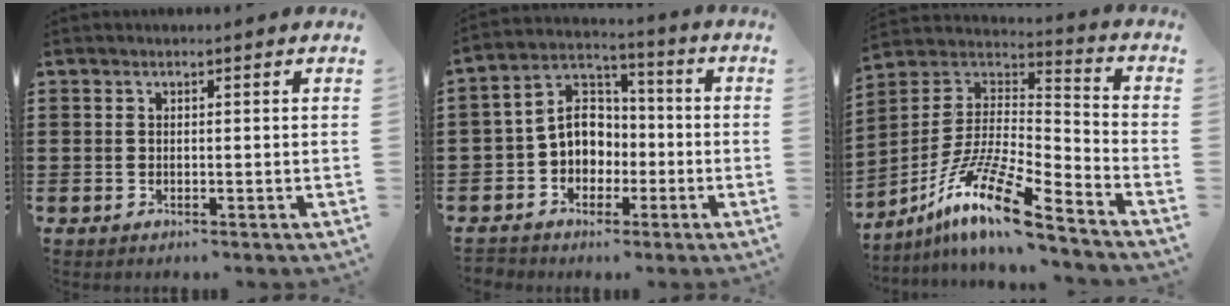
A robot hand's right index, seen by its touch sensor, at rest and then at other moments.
{"total": 7.6, "force": [-0.8, 6.7, 3.5], "torque": [-0.099, 0.008, -0.019]}
{"total": 14.3, "force": [-10.3, 2.2, 9.6], "torque": [-0.193, 0.012, -0.199]}